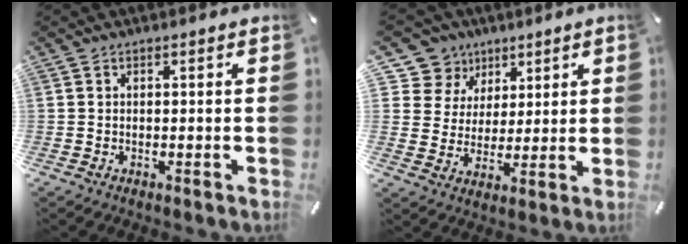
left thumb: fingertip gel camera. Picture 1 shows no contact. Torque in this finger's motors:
{"motor_torque": [0.04, -0.21, -0.04, -0.04, 0.01]}